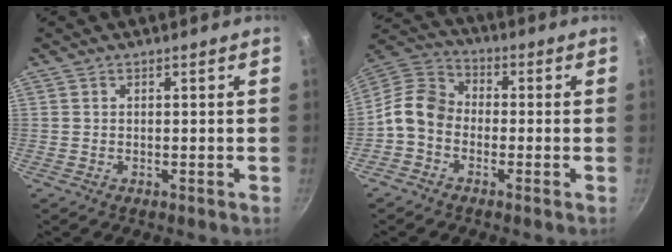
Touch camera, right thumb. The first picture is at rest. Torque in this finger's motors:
{"motor_torque": [0.42, 0.99, 0.82, -1.00, 0.06]}